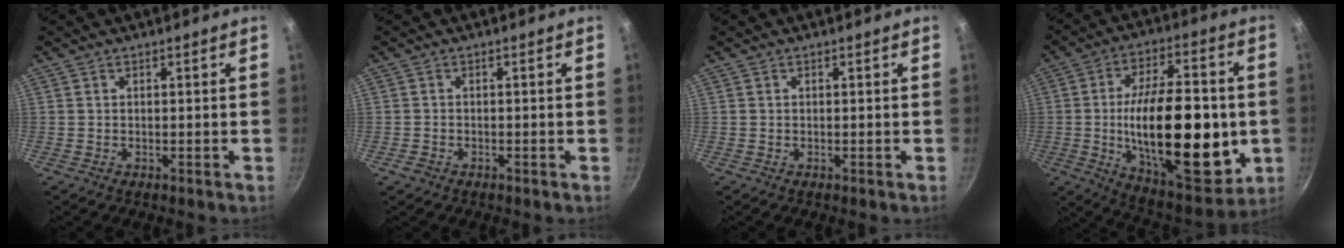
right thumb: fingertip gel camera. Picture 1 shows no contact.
{"total": 1.3, "force": [-0.9, 0.9, 0.5], "torque": [-0.016, 0.007, -0.015]}
{"total": 0.0}
{"total": 29.1, "force": [-2.8, 13.5, 25.7], "torque": [-0.389, 0.000, -0.033]}